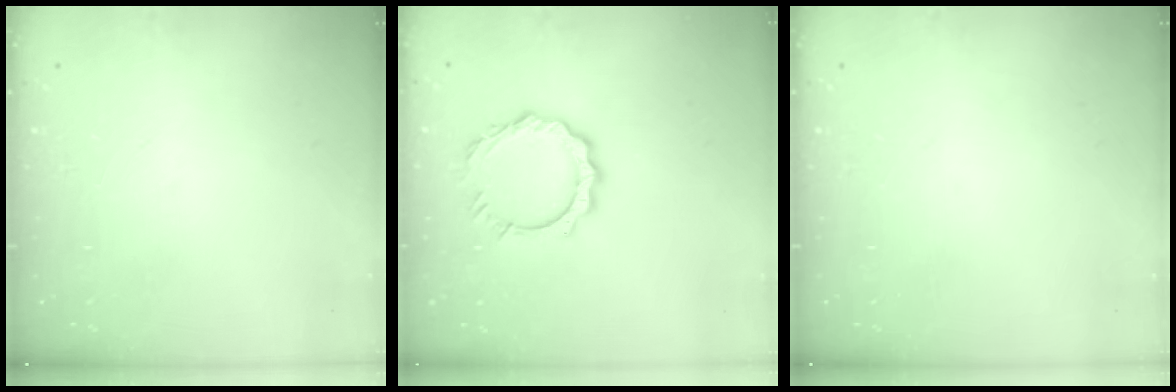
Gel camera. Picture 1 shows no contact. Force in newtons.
{"total": 10.5, "press": 10.5, "slide": 1.0}
{"total": 0.0}